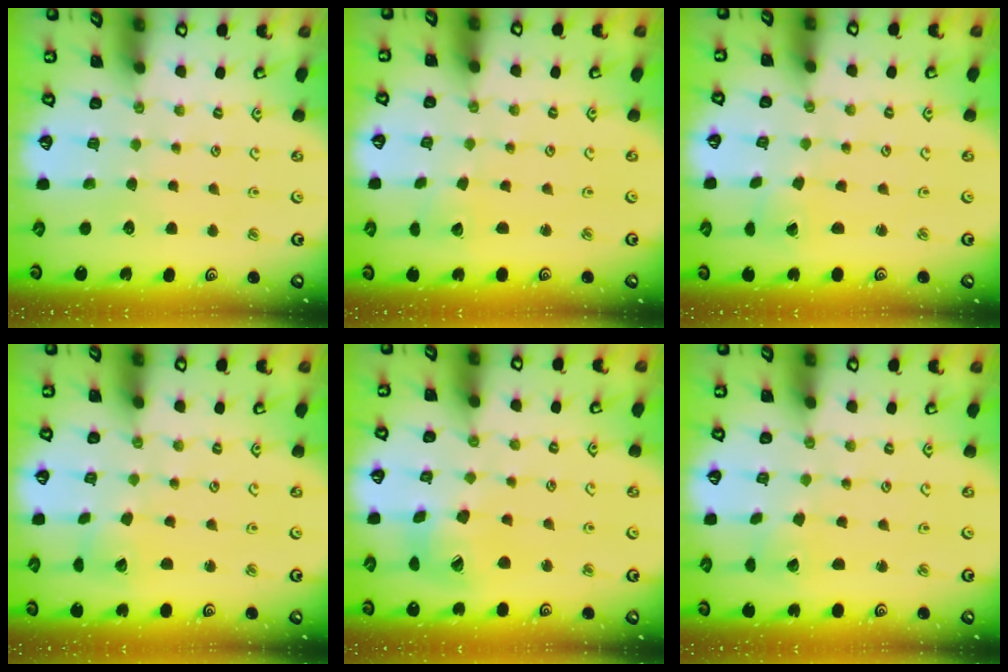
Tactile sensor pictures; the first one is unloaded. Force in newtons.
{"total": 2.1, "press": 2.1, "slide": 0.1}
{"total": 0.9, "press": 0.9, "slide": 0.0}
{"total": 3.4, "press": 3.3, "slide": 0.4}
{"total": 14.0, "press": 13.9, "slide": 1.8}
{"total": 2.6, "press": 2.6, "slide": 0.3}